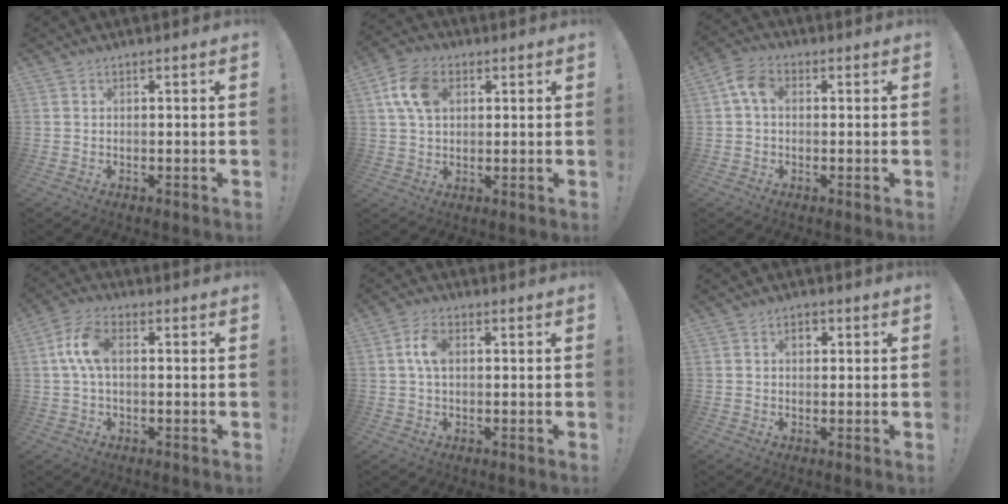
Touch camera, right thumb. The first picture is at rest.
{"total": 10.6, "force": [3.0, 7.3, 7.2], "torque": [-0.125, 0.012, 0.061]}
{"total": 6.5, "force": [0.9, 4.2, 4.8], "torque": [-0.099, 0.014, 0.021]}
{"total": 8.7, "force": [0.8, 4.5, 7.4], "torque": [-0.139, 0.009, 0.019]}
{"total": 5.8, "force": [0.9, 3.3, 4.7], "torque": [-0.078, 0.007, 0.017]}
{"total": 2.7, "force": [0.6, 1.8, 1.9], "torque": [-0.028, 0.003, 0.008]}